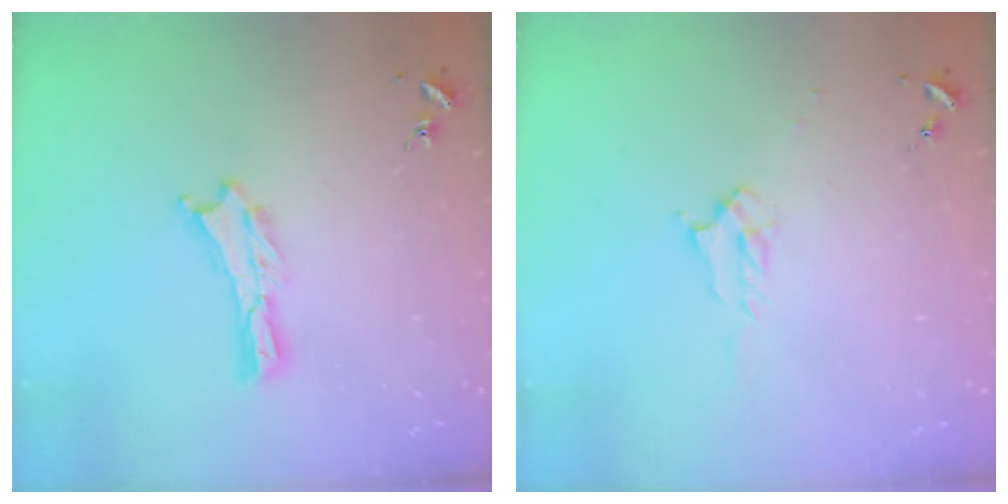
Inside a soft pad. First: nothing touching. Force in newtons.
{"total": 1.7, "press": 1.6, "slide": 0.2}